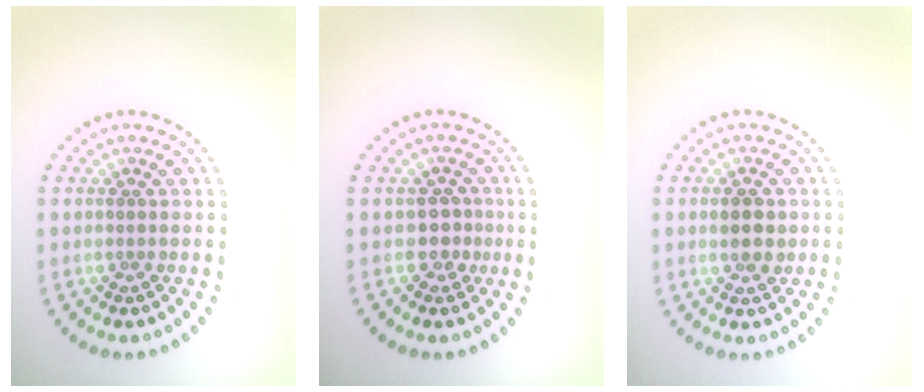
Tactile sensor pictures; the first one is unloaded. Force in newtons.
{"total": 1.7, "press": 1.4, "slide": 1.0}
{"total": 2.2, "press": 2.2, "slide": 0.0}